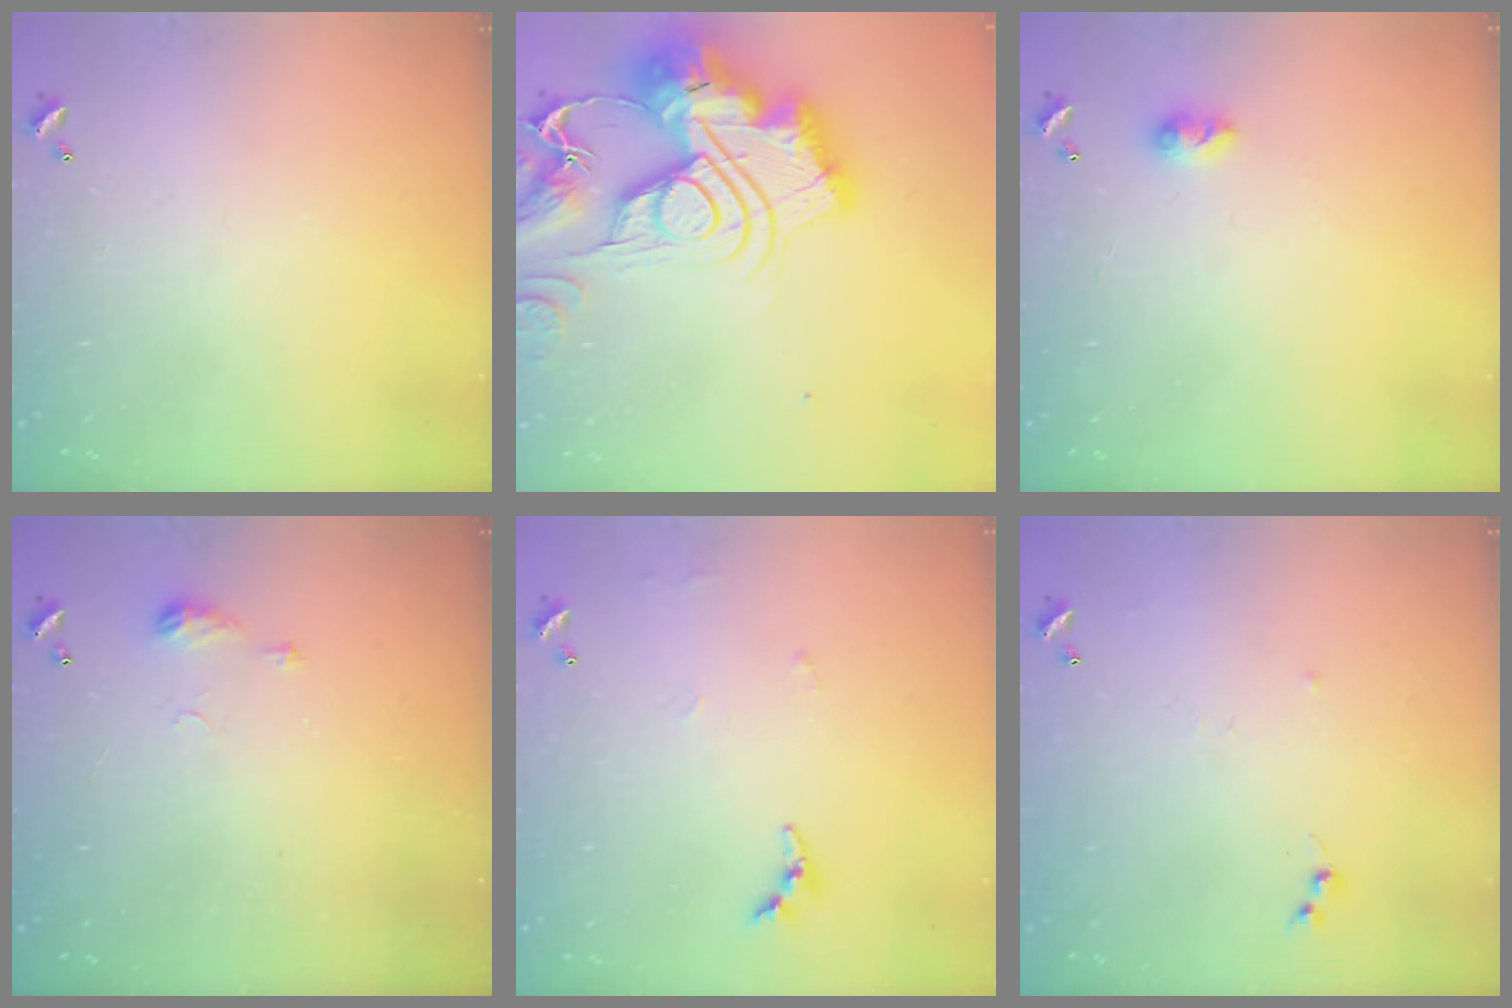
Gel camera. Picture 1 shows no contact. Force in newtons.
{"total": 0.6, "press": 0.6, "slide": 0.0}
{"total": 4.9, "press": 4.8, "slide": 0.7}
{"total": 5.4, "press": 5.3, "slide": 0.8}
{"total": 5.2, "press": 5.2, "slide": 0.5}
{"total": 5.8, "press": 5.7, "slide": 0.8}